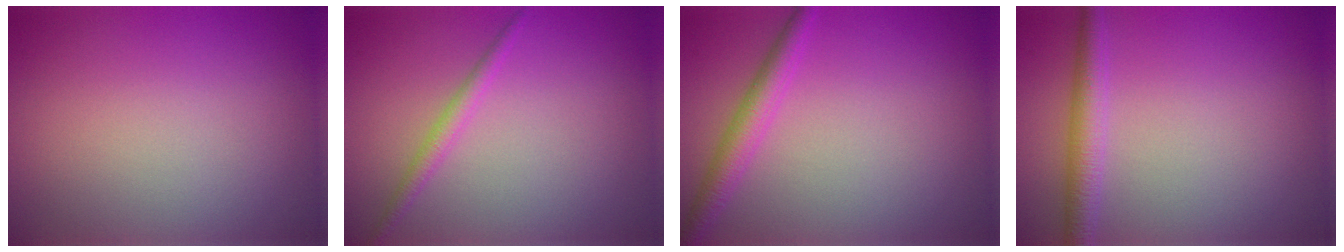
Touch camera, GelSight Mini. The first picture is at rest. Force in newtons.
{"total": 1.5, "press": 1.5, "slide": 0.0}
{"total": 2.6, "press": 2.6, "slide": 0.1}
{"total": 2.6, "press": 2.6, "slide": 0.1}